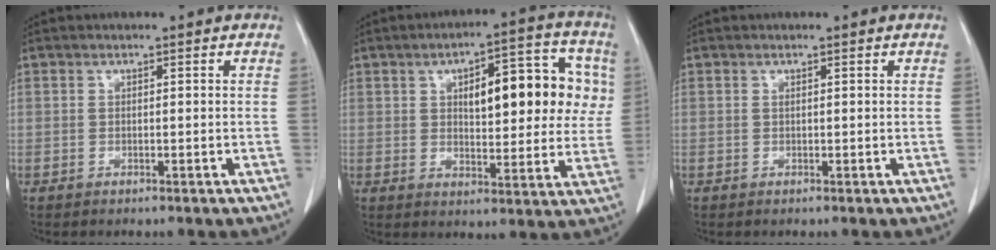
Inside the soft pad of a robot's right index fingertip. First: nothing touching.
{"total": 14.5, "force": [3.5, 5.5, 13.0], "torque": [-0.165, 0.035, 0.051]}
{"total": 0.0}